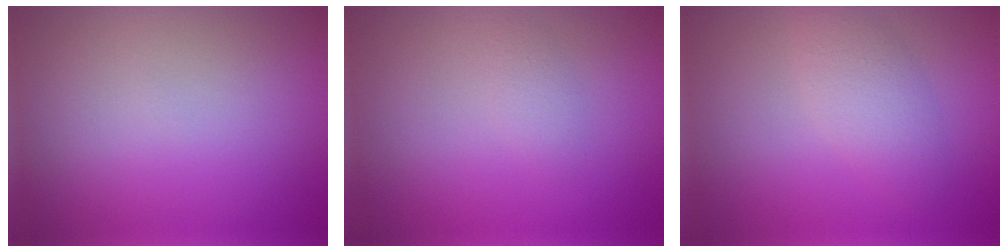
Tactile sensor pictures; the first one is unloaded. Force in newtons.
{"total": 0.9, "press": 0.9, "slide": 0.1}
{"total": 2.7, "press": 2.7, "slide": 0.1}